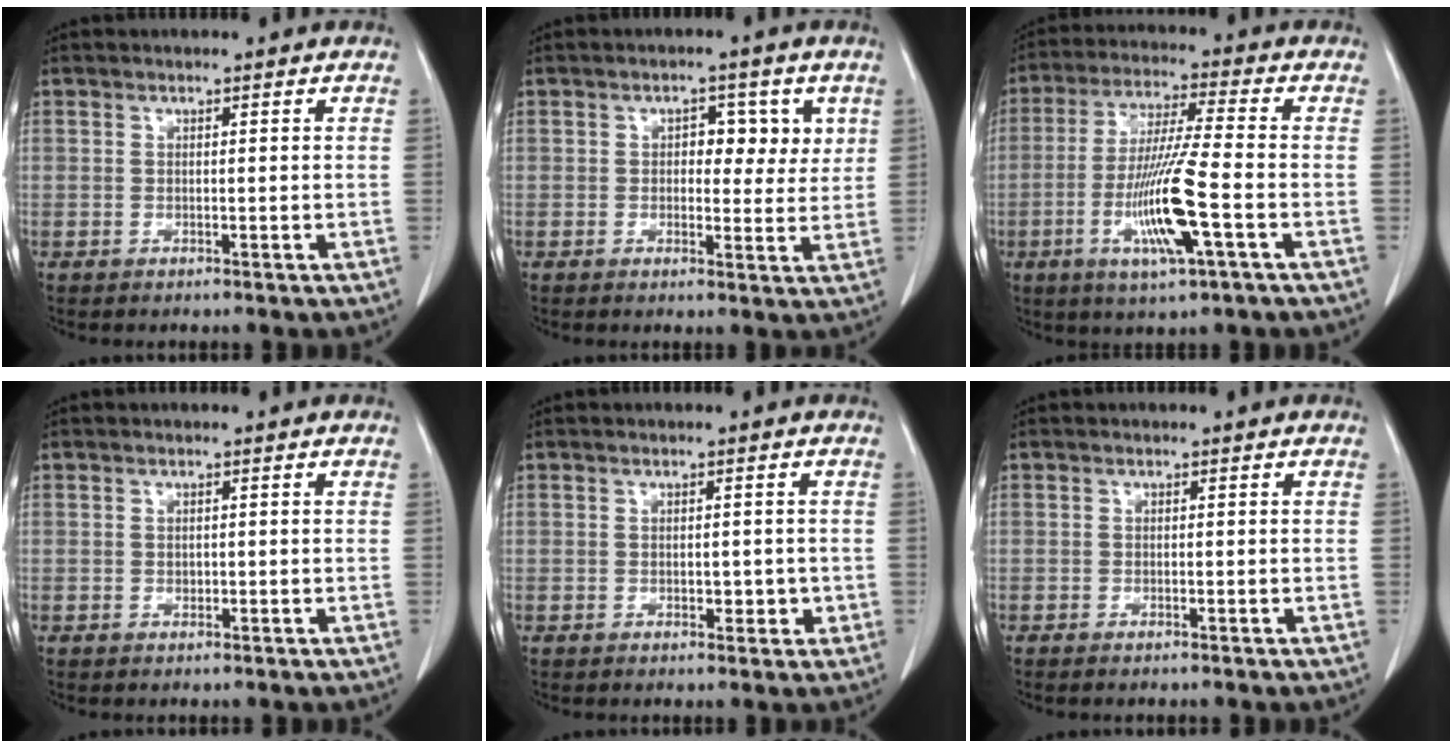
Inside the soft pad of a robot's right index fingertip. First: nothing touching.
{"total": 5.2, "force": [1.7, 3.1, 3.8], "torque": [-0.038, 0.008, 0.019]}
{"total": 12.5, "force": [-3.8, 0.1, 11.9], "torque": [-0.235, -0.016, -0.073]}
{"total": 0.5, "force": [0.0, 0.5, 0.3], "torque": [-0.003, 0.001, -0.001]}
{"total": 2.3, "force": [-0.3, 1.4, 1.7], "torque": [-0.016, 0.003, 0.000]}
{"total": 0.7, "force": [-0.6, 0.1, 0.4], "torque": [-0.014, -0.003, -0.009]}